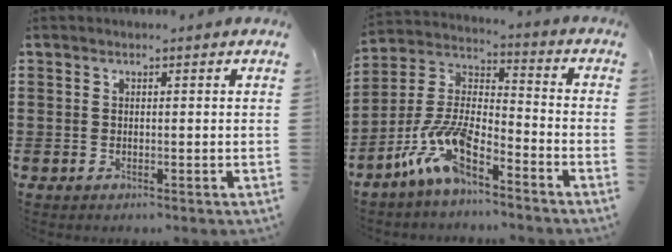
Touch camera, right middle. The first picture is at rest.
{"total": 10.8, "force": [-7.5, 3.1, 7.2], "torque": [-0.174, -0.002, -0.151]}